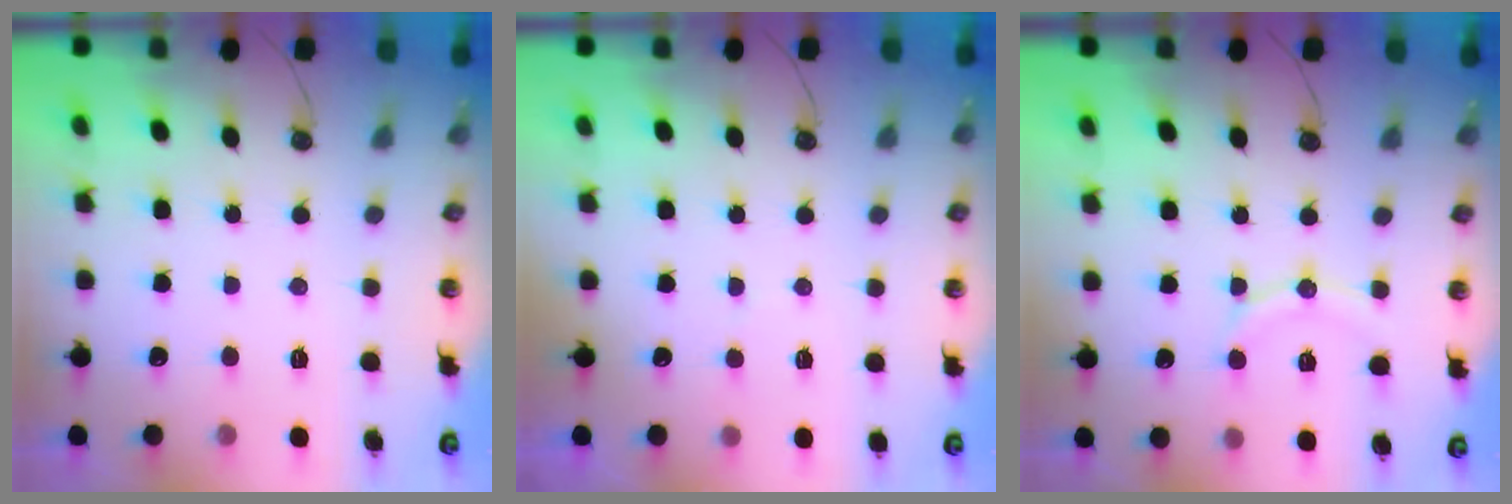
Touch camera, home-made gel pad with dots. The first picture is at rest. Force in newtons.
{"total": 3.6, "press": 3.5, "slide": 0.3}
{"total": 9.8, "press": 9.7, "slide": 1.0}